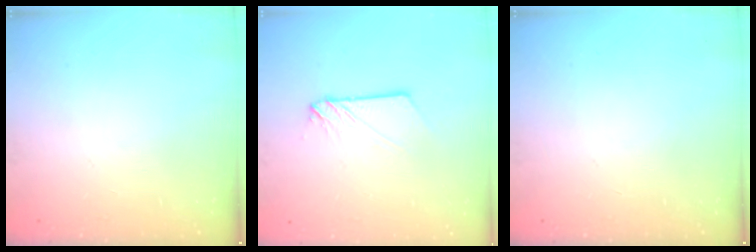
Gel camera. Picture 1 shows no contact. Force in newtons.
{"total": 2.9, "press": 2.9, "slide": 0.3}
{"total": 0.0}